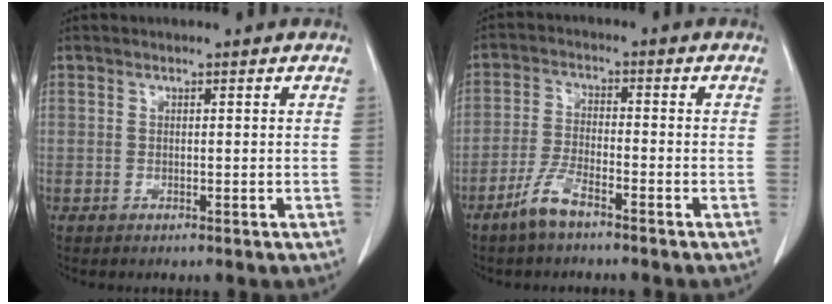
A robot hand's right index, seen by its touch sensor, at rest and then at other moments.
{"total": 5.1, "force": [-3.7, 0.9, 3.3], "torque": [-0.079, -0.004, -0.073]}